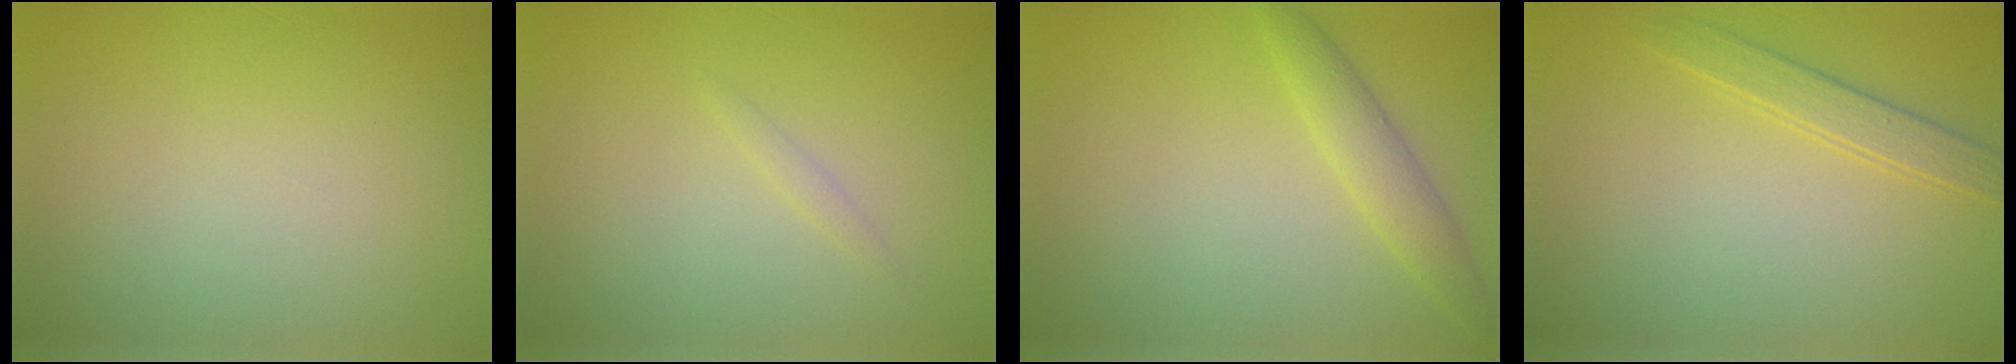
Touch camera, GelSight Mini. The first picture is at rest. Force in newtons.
{"total": 0.6, "press": 0.6, "slide": 0.0}
{"total": 2.3, "press": 2.3, "slide": 0.1}
{"total": 2.0, "press": 2.0, "slide": 0.1}